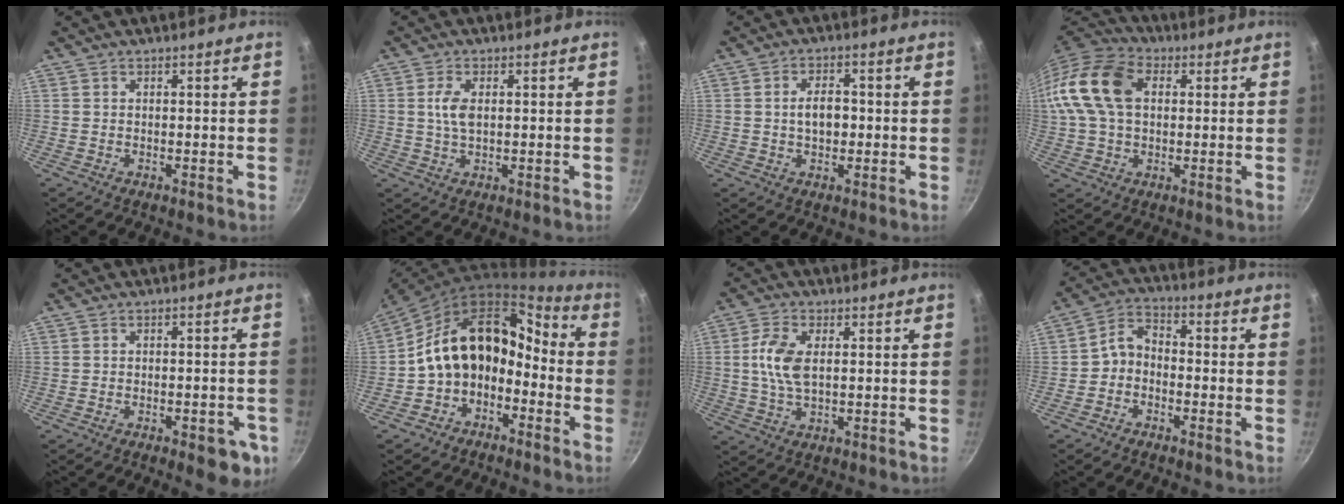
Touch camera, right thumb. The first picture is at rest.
{"total": 4.0, "force": [0.6, 2.0, 3.4], "torque": [-0.069, 0.002, 0.013]}
{"total": 4.9, "force": [-0.2, 3.0, 3.9], "torque": [-0.046, 0.012, -0.003]}
{"total": 15.4, "force": [2.8, 10.4, 10.9], "torque": [-0.200, 0.024, 0.034]}
{"total": 7.1, "force": [-3.0, 3.1, 5.6], "torque": [-0.045, 0.015, -0.032]}
{"total": 16.4, "force": [-4.4, 11.8, 10.4], "torque": [-0.146, 0.089, -0.094]}
{"total": 7.5, "force": [0.9, 3.9, 6.3], "torque": [-0.130, 0.006, 0.016]}
{"total": 5.2, "force": [-2.0, 3.7, 3.0], "torque": [-0.048, 0.040, -0.051]}